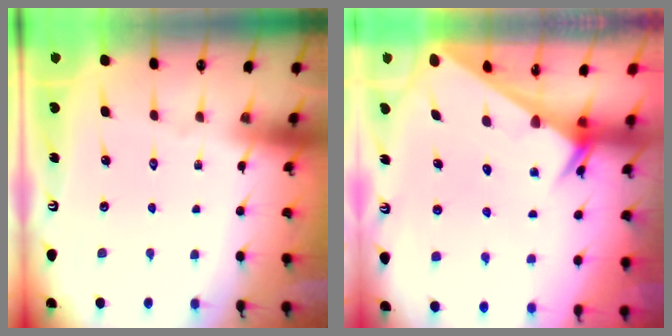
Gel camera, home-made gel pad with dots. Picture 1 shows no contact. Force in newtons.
{"total": 2.4, "press": 2.4, "slide": 0.1}